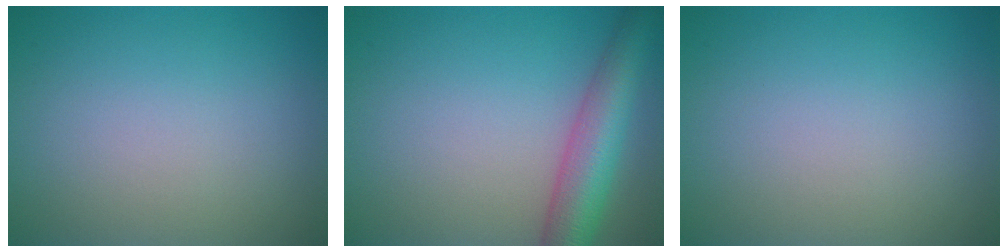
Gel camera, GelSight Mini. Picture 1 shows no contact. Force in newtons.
{"total": 6.2, "press": 6.2, "slide": 0.2}
{"total": 0.0}